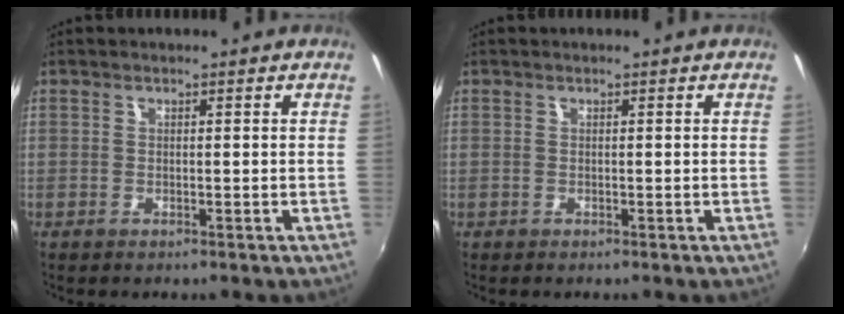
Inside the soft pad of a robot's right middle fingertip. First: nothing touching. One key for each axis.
{"total": 0.0}